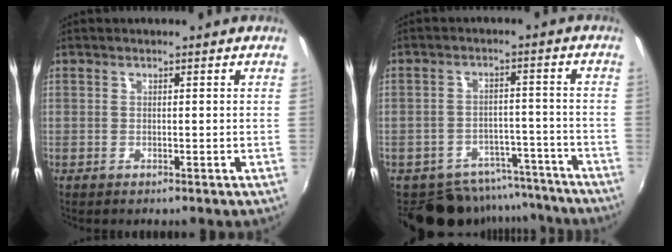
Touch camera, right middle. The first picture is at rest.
{"total": 12.8, "force": [-11.3, 5.5, 2.2], "torque": [-0.044, 0.032, -0.142]}